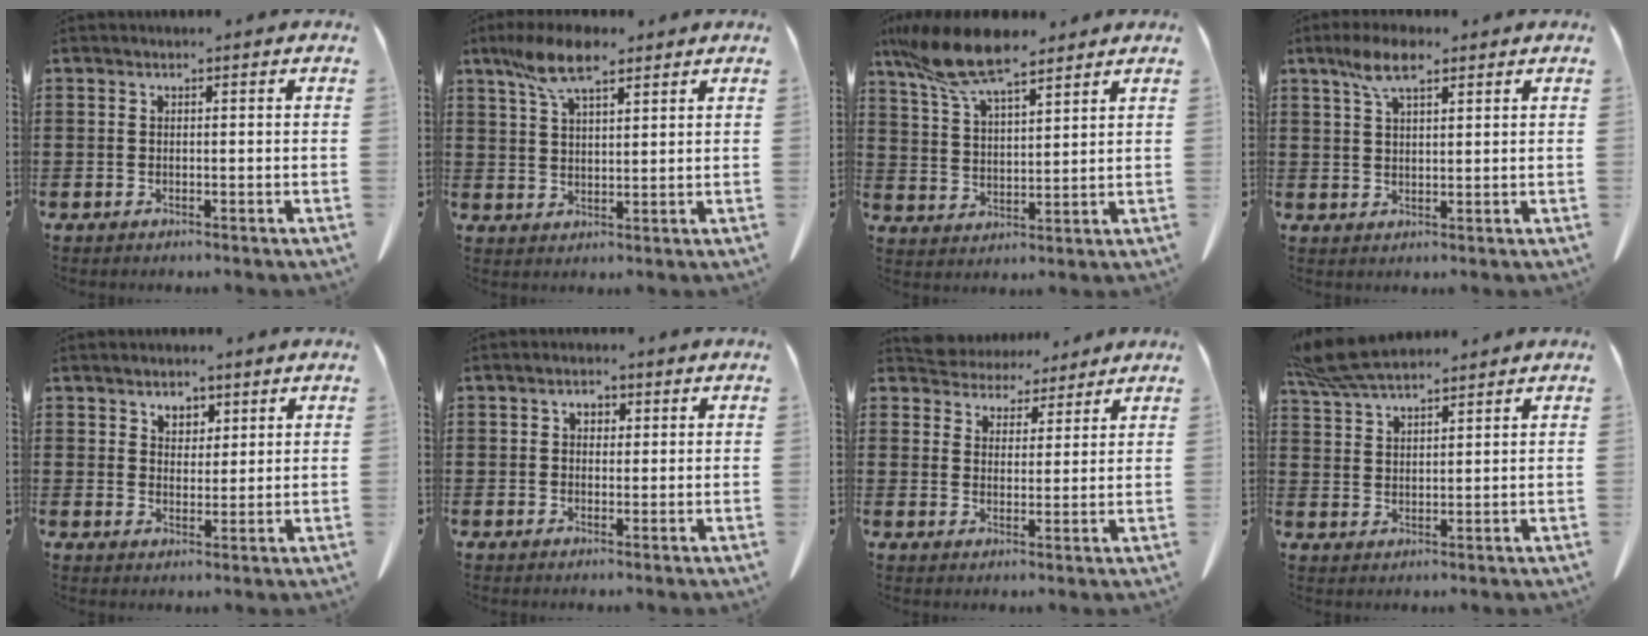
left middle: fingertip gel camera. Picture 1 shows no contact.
{"total": 8.2, "force": [5.6, 2.4, 5.5], "torque": [-0.121, -0.003, 0.103]}
{"total": 10.7, "force": [8.5, 1.9, 6.1], "torque": [-0.143, -0.024, 0.157]}
{"total": 6.1, "force": [3.6, 1.9, 4.6], "torque": [-0.097, 0.006, 0.064]}
{"total": 3.3, "force": [2.4, 2.0, 0.8], "torque": [-0.017, 0.004, 0.045]}
{"total": 2.0, "force": [0.7, 1.4, 1.2], "torque": [-0.020, 0.004, 0.009]}
{"total": 4.6, "force": [4.4, 1.4, -0.3], "torque": [-0.015, -0.020, 0.082]}
{"total": 7.2, "force": [6.3, 1.4, 3.1], "torque": [-0.081, -0.011, 0.121]}